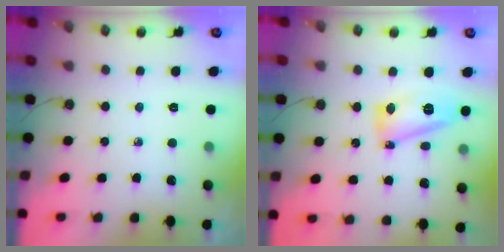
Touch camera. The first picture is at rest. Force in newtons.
{"total": 13.0, "press": 13.0, "slide": 1.2}